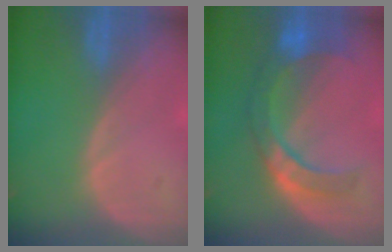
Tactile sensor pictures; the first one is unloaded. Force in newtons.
{"total": 8.2, "press": 7.6, "slide": 3.1}